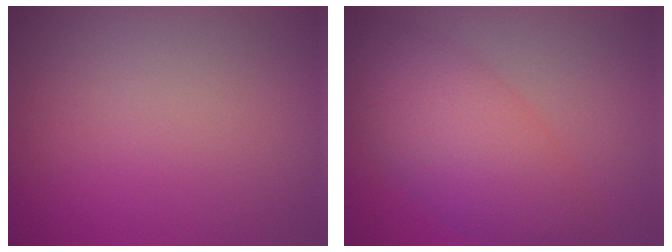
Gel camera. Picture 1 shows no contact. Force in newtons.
{"total": 6.4, "press": 6.4, "slide": 0.1}